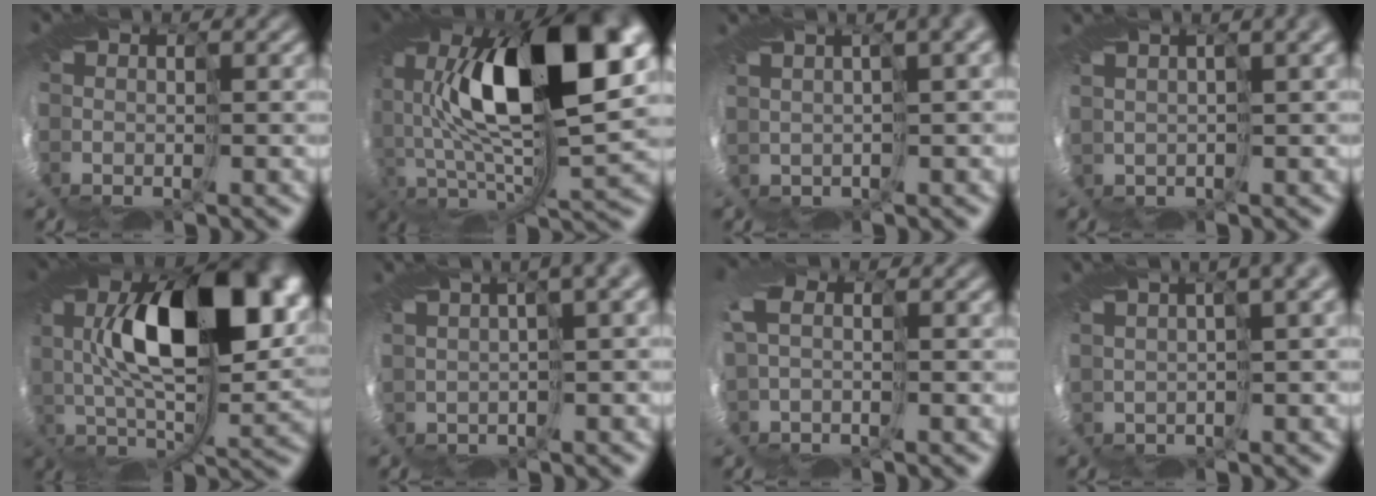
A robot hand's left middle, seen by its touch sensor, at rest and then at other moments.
{"total": 13.2, "force": [1.8, 5.4, 11.9], "torque": [-0.192, -0.011, 0.029]}
{"total": 5.6, "force": [3.0, 1.6, 4.4], "torque": [-0.033, 0.028, 0.027]}
{"total": 3.2, "force": [2.4, 0.1, 2.1], "torque": [-0.017, 0.024, 0.022]}
{"total": 11.1, "force": [1.8, 4.7, 9.9], "torque": [-0.150, -0.004, 0.025]}
{"total": 6.5, "force": [3.3, 1.7, 5.3], "torque": [-0.049, 0.031, 0.035]}
{"total": 0.7, "force": [0.1, -0.3, 0.7], "torque": [-0.040, -0.003, 0.002]}
{"total": 6.1, "force": [3.4, 1.4, 4.8], "torque": [-0.040, 0.035, 0.035]}